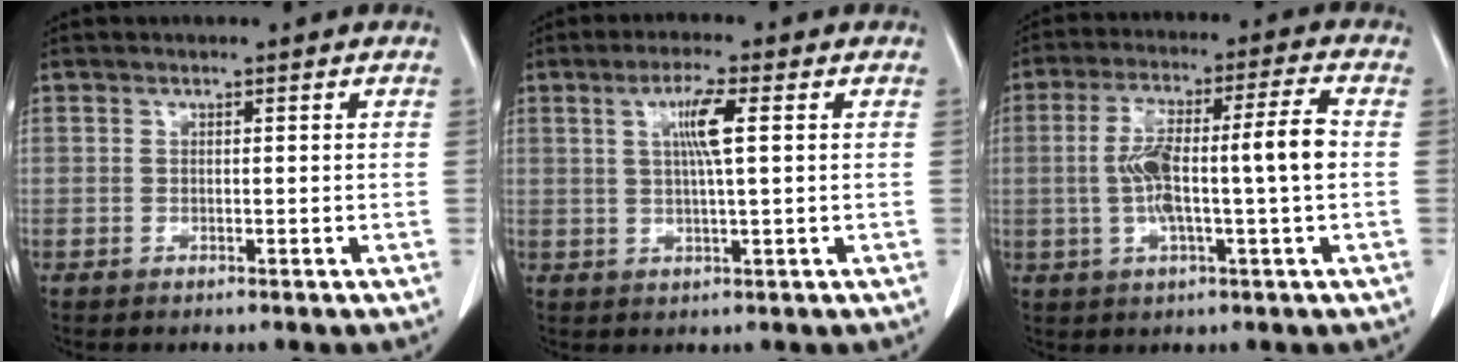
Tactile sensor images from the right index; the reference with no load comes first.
{"total": 5.2, "force": [1.3, 0.0, 5.0], "torque": [-0.092, 0.001, 0.025]}
{"total": 11.4, "force": [-0.5, 0.7, 11.3], "torque": [-0.208, 0.023, -0.010]}